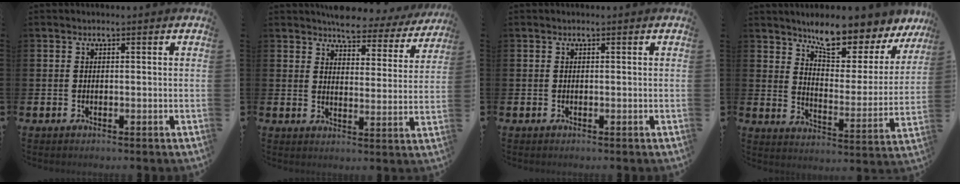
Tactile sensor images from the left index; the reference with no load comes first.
{"total": 5.0, "force": [4.7, 1.5, 0.8], "torque": [-0.029, -0.034, 0.078]}
{"total": 0.0}
{"total": 9.8, "force": [9.1, 1.9, 3.0], "torque": [-0.076, -0.067, 0.162]}